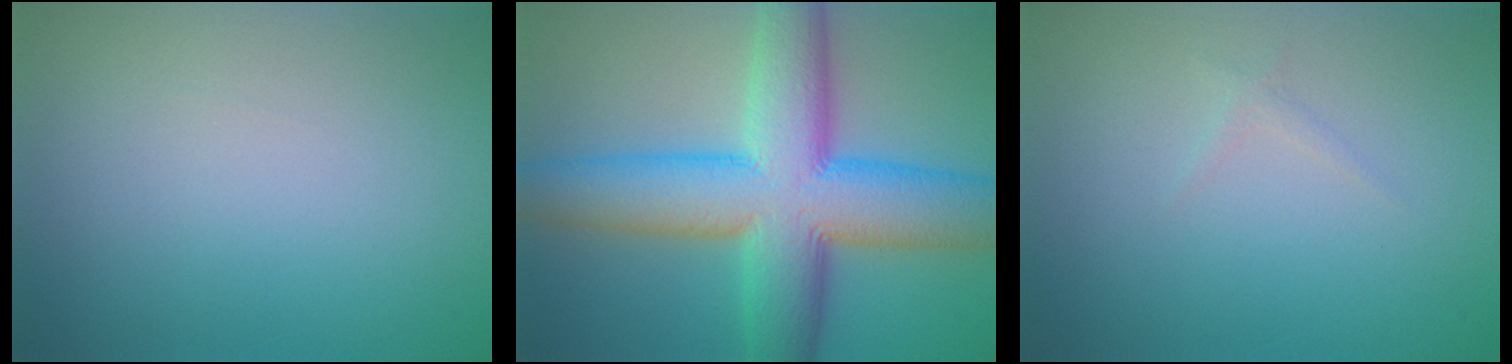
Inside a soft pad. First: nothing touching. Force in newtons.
{"total": 12.7, "press": 12.7, "slide": 0.1}
{"total": 0.6, "press": 0.6, "slide": 0.1}